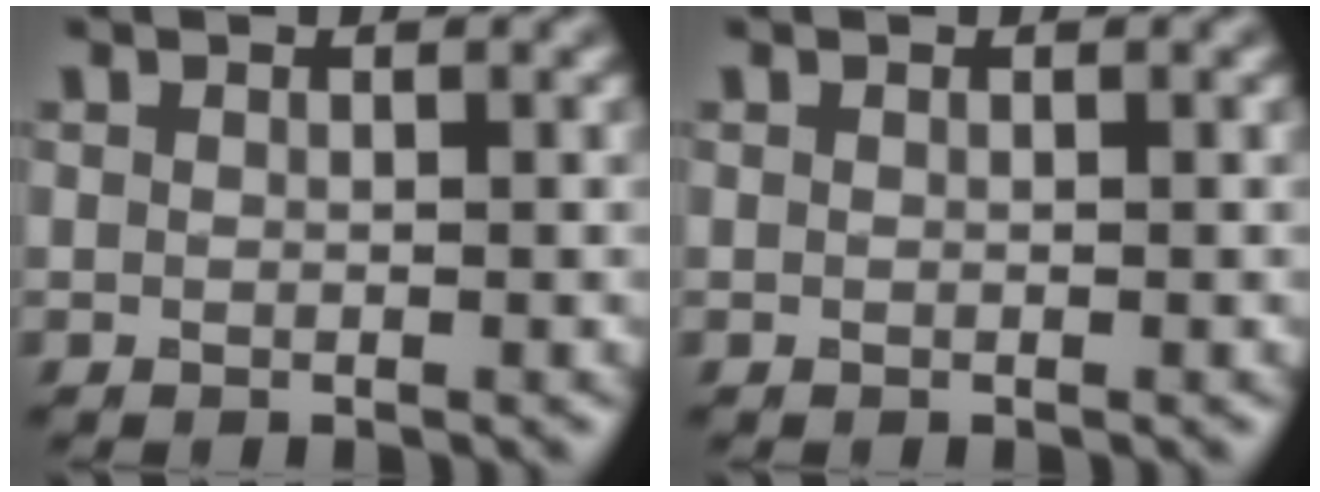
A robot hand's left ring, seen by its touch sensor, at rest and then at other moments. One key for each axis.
{"total": 0.0}